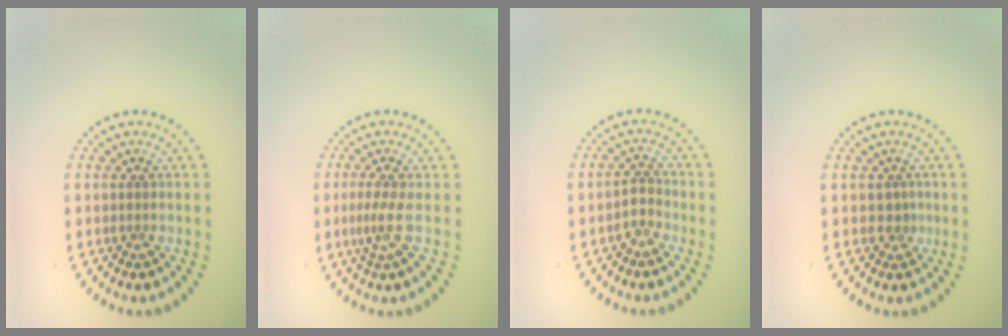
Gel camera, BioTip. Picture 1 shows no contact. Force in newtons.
{"total": 2.1, "press": 1.4, "slide": 1.6}
{"total": 1.6, "press": 1.4, "slide": 0.9}
{"total": 1.2, "press": 1.0, "slide": 0.7}